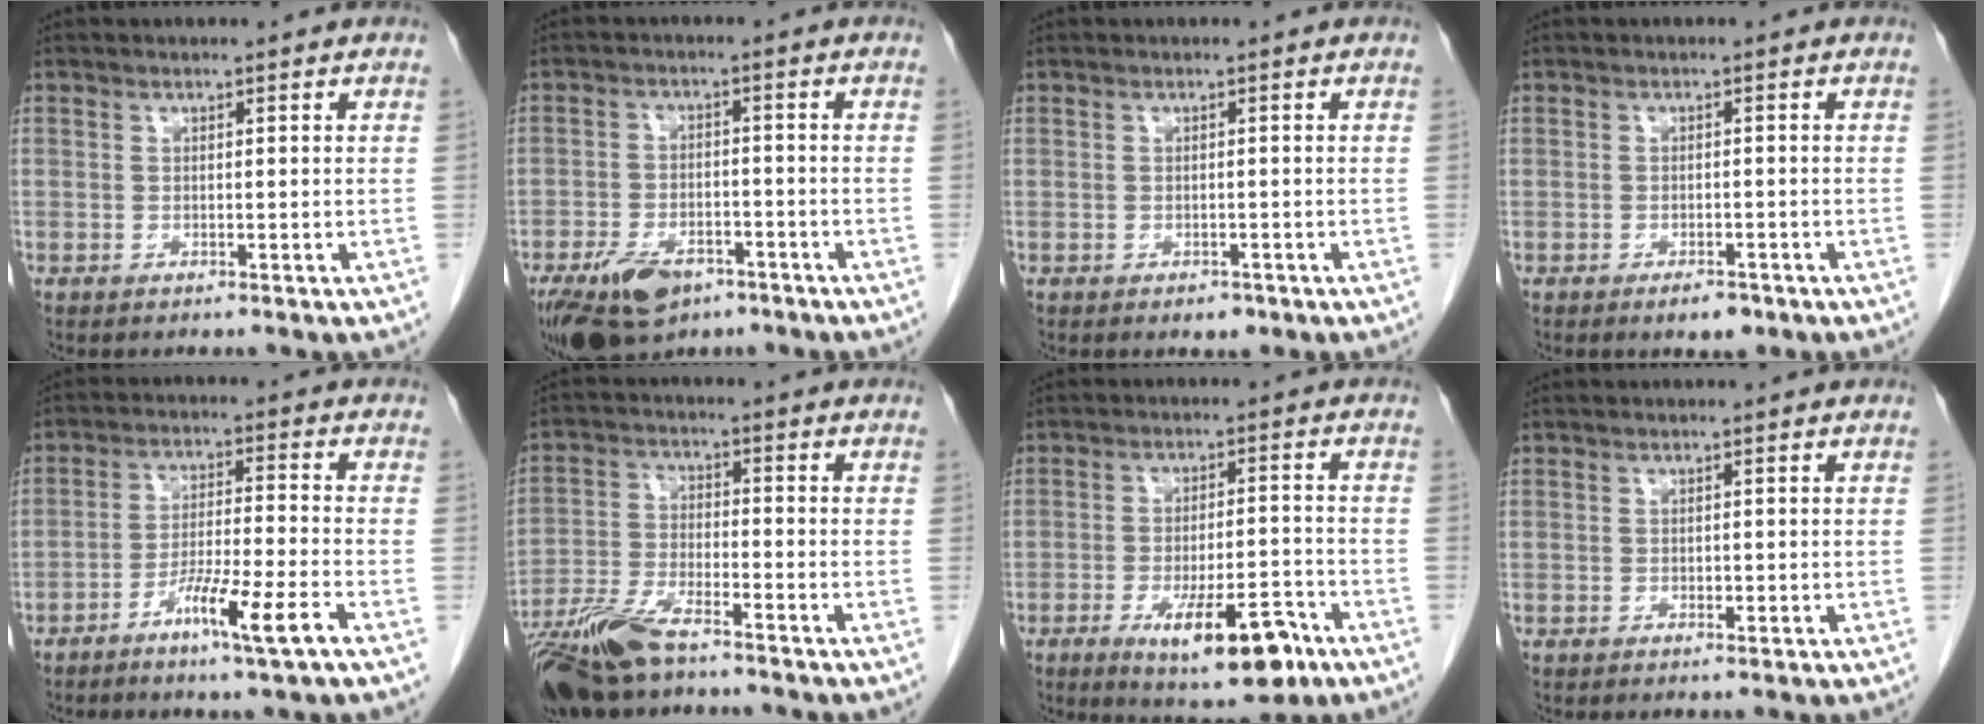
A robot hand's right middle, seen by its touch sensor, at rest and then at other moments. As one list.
[{"total": 10.9, "force": [-6.8, 5.7, 6.2], "torque": [-0.115, -0.006, -0.110]}, {"total": 1.7, "force": [-1.1, 1.0, 0.8], "torque": [-0.010, 0.001, -0.008]}, {"total": 2.7, "force": [-1.8, 1.2, 1.6], "torque": [-0.023, 0.000, -0.021]}, {"total": 8.1, "force": [-4.7, -0.4, 6.6], "torque": [-0.119, -0.005, -0.085]}, {"total": 11.0, "force": [-8.4, 2.7, 6.5], "torque": [-0.132, -0.021, -0.158]}, {"total": 11.3, "force": [-6.1, 3.1, 9.0], "torque": [-0.137, -0.006, -0.085]}, {"total": 0.7, "force": [-0.3, 0.4, 0.5], "torque": [-0.006, 0.001, -0.003]}]